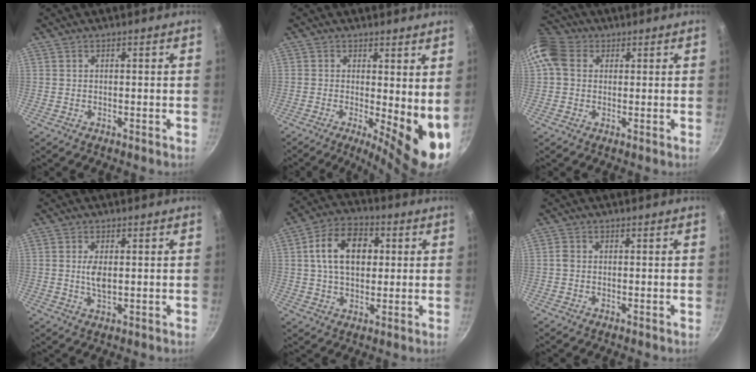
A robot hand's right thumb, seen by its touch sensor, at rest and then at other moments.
{"total": 10.9, "force": [-0.2, 3.8, 10.2], "torque": [-0.111, -0.021, 0.003]}
{"total": 10.8, "force": [2.5, 8.8, 5.7], "torque": [-0.108, 0.020, 0.030]}
{"total": 3.6, "force": [0.4, 1.7, 3.2], "torque": [-0.059, -0.003, 0.009]}
{"total": 12.9, "force": [2.4, 8.7, 9.3], "torque": [-0.131, 0.015, 0.029]}
{"total": 1.1, "force": [-0.2, 0.9, 0.6], "torque": [-0.011, 0.004, -0.006]}